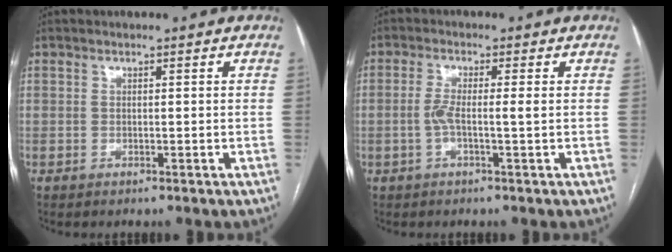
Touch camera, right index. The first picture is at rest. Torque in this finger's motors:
{"motor_torque": [-0.11, -0.10, -0.02, 0.00]}